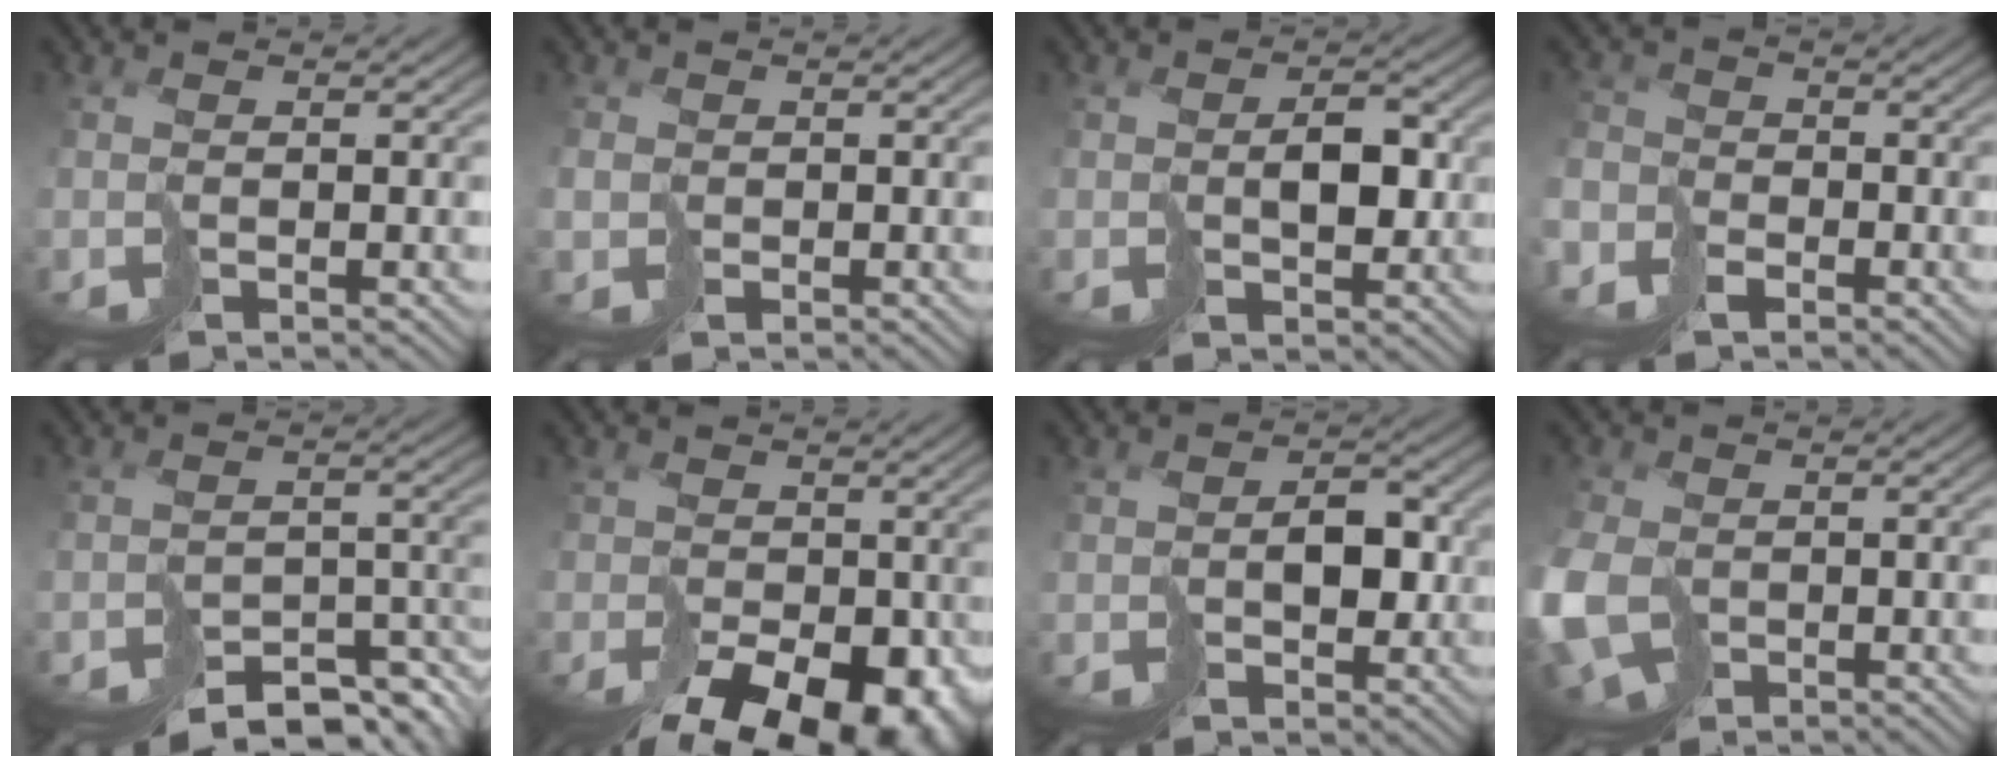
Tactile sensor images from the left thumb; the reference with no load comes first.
{"total": 1.0, "force": [0.0, 1.0, 0.0], "torque": [0.001, -0.001, -0.004]}
{"total": 3.4, "force": [0.7, 2.3, 2.5], "torque": [-0.035, 0.005, 0.021]}
{"total": 4.8, "force": [-3.3, 3.2, 1.2], "torque": [-0.029, -0.010, -0.074]}
{"total": 7.5, "force": [-6.7, 2.5, 2.4], "torque": [-0.024, -0.004, -0.083]}
{"total": 12.9, "force": [-6.5, 8.4, 7.3], "torque": [-0.101, -0.052, -0.051]}
{"total": 3.7, "force": [0.0, 2.9, 2.3], "torque": [-0.018, 0.006, 0.011]}
{"total": 9.7, "force": [-2.9, 6.5, 6.5], "torque": [-0.181, -0.038, -0.047]}